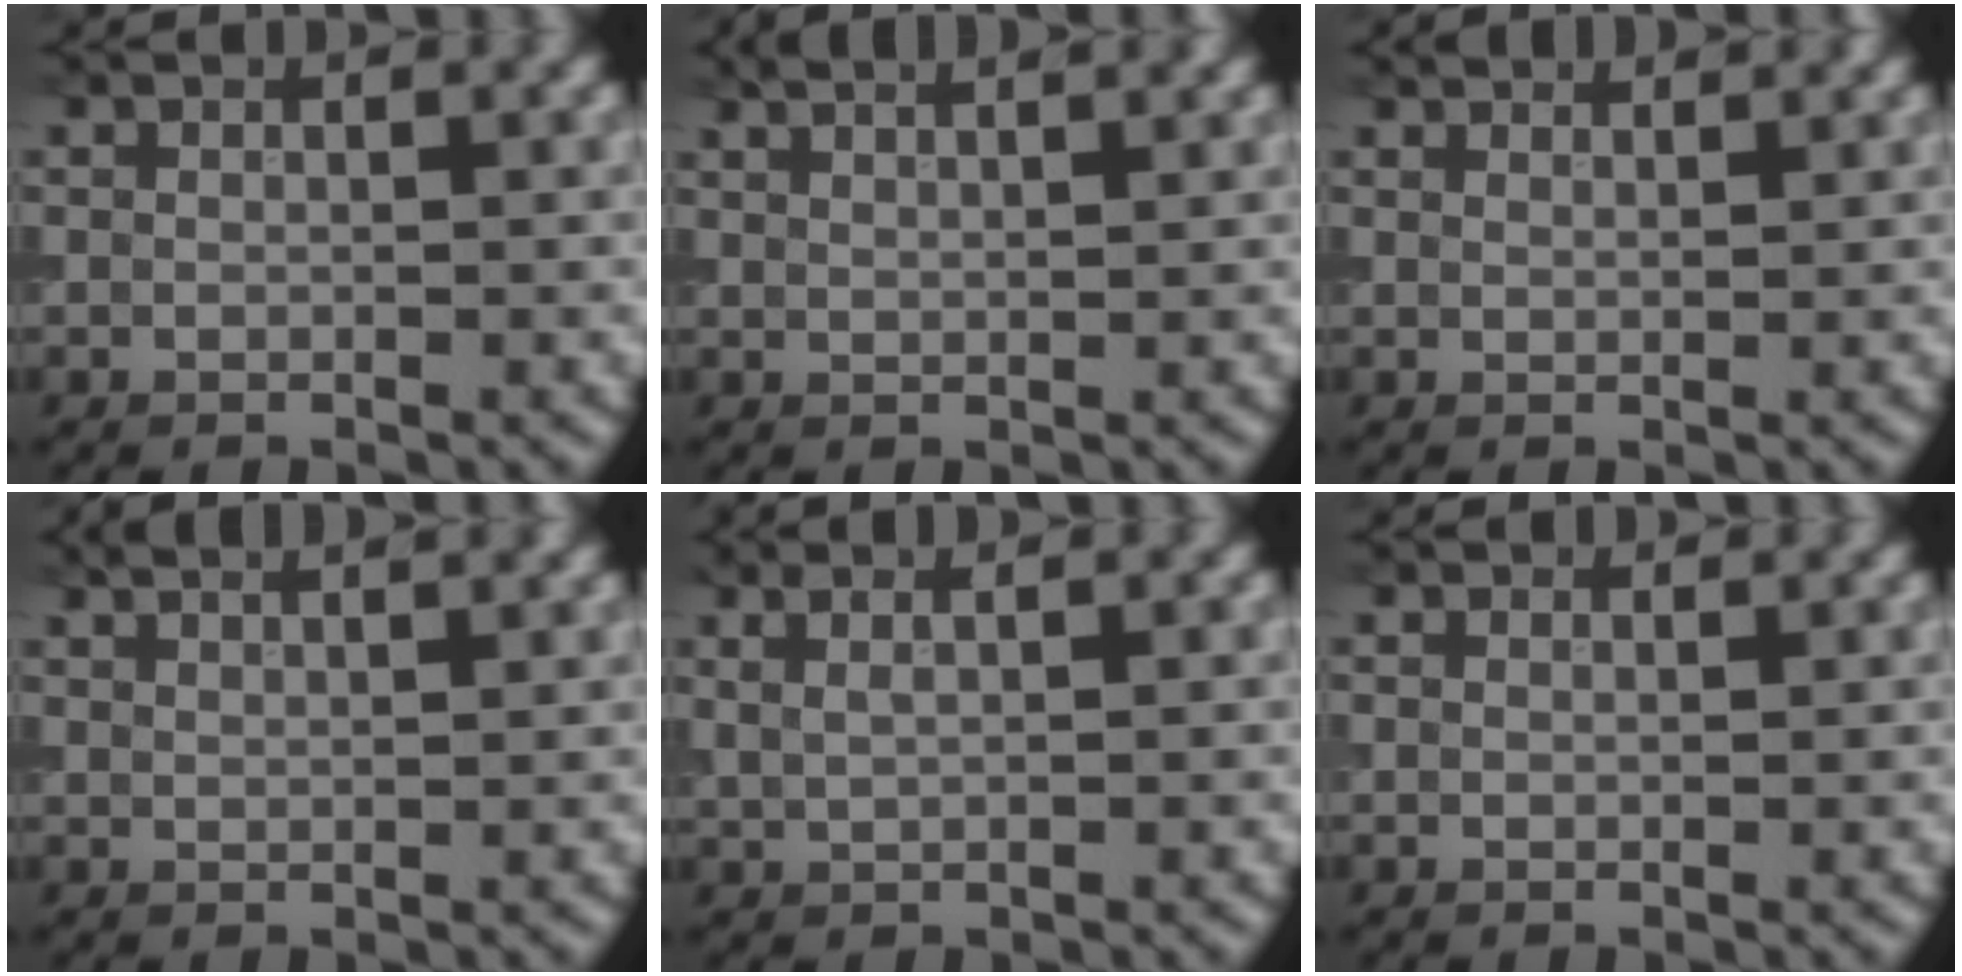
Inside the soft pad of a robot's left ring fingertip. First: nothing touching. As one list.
[{"total": 4.3, "force": [3.4, 1.2, 2.3], "torque": [-0.026, 0.030, 0.027]}, {"total": 3.4, "force": [3.1, 0.7, 1.0], "torque": [-0.027, -0.001, 0.055]}, {"total": 3.9, "force": [3.1, 1.1, 2.1], "torque": [-0.022, 0.028, 0.023]}, {"total": 2.3, "force": [1.6, 0.7, 1.5], "torque": [-0.023, 0.008, 0.015]}, {"total": 0.9, "force": [0.9, 0.3, 0.1], "torque": [-0.008, 0.001, 0.012]}]